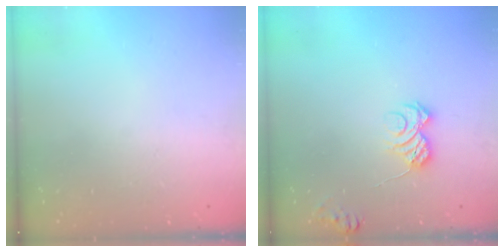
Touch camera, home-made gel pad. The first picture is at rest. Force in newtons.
{"total": 7.7, "press": 7.7, "slide": 0.9}